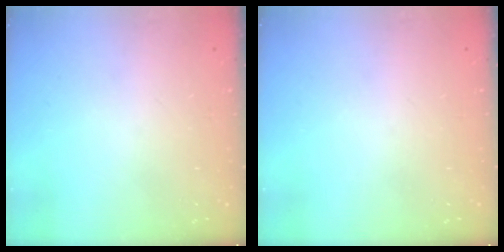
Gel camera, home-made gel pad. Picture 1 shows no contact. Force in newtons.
{"total": 0.0}